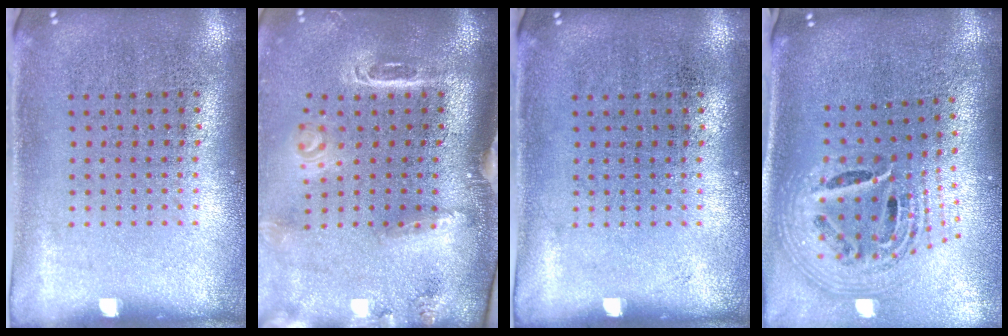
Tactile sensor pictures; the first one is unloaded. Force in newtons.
{"total": 3.0, "press": 2.1, "slide": 2.2}
{"total": 0.0}
{"total": 2.7, "press": 1.8, "slide": 2.0}